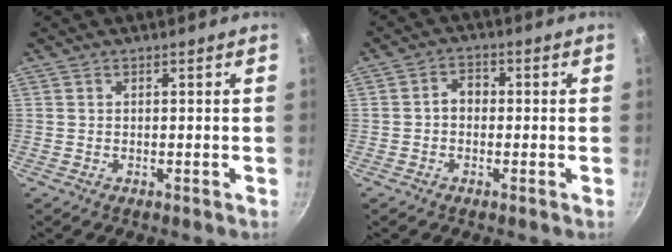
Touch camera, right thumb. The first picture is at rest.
{"total": 3.3, "force": [-0.4, 2.6, 2.0], "torque": [-0.018, 0.012, -0.014]}